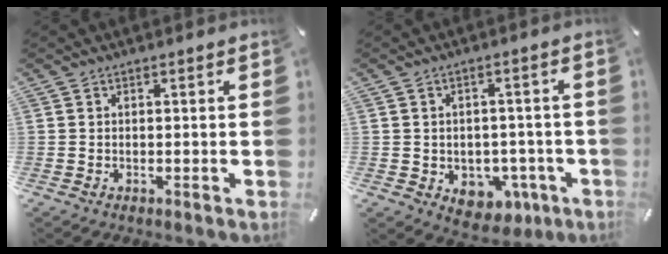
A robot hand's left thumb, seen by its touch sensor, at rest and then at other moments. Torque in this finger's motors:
{"motor_torque": [0.18, 0.66, 0.51, 0.28, 0.12]}